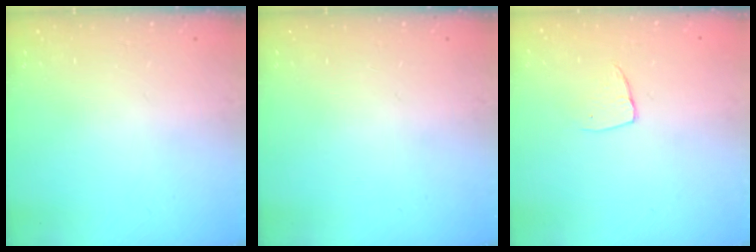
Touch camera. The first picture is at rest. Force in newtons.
{"total": 0.0}
{"total": 5.6, "press": 5.5, "slide": 0.5}